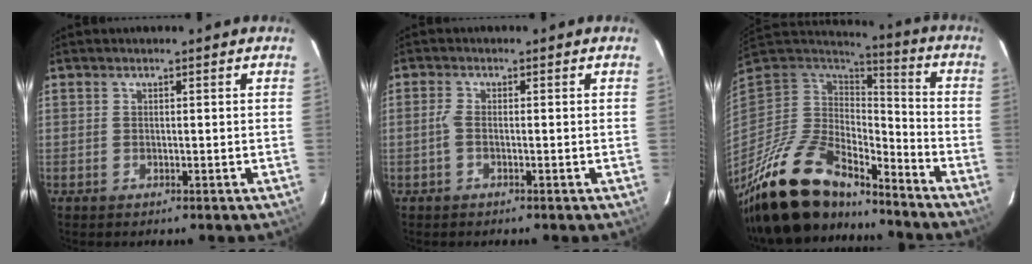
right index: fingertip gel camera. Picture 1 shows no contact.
{"total": 1.6, "force": [-0.4, 0.5, 1.5], "torque": [-0.033, 0.002, -0.011]}
{"total": 23.2, "force": [-18.4, 8.3, 11.5], "torque": [-0.233, -0.024, -0.322]}